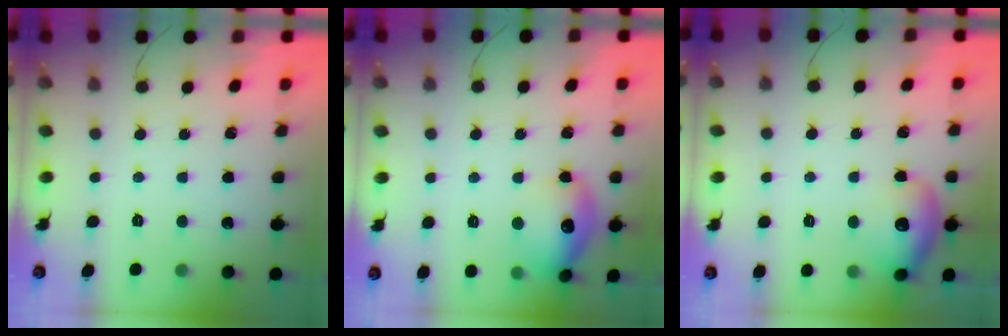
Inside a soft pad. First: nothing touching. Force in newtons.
{"total": 15.4, "press": 15.4, "slide": 1.3}
{"total": 12.0, "press": 11.9, "slide": 1.5}